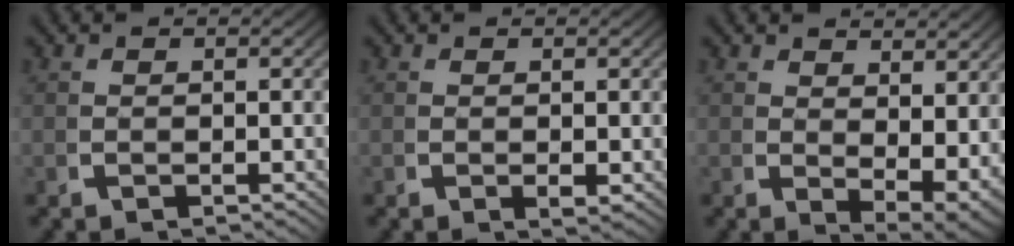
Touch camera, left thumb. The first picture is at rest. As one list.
[{"total": 0.8, "force": [0.1, 0.3, 0.7], "torque": [-0.012, -0.003, 0.003]}, {"total": 3.5, "force": [0.8, 1.8, 2.9], "torque": [-0.036, -0.024, 0.025]}]